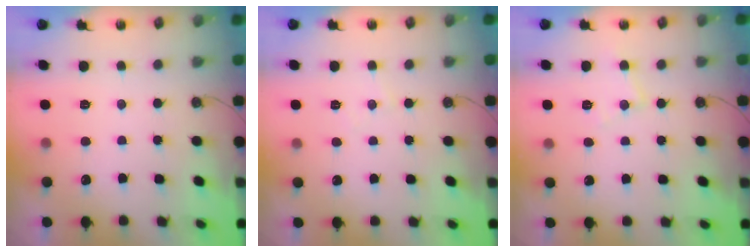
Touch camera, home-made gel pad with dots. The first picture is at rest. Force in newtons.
{"total": 4.0, "press": 4.0, "slide": 0.5}
{"total": 6.4, "press": 6.4, "slide": 0.3}